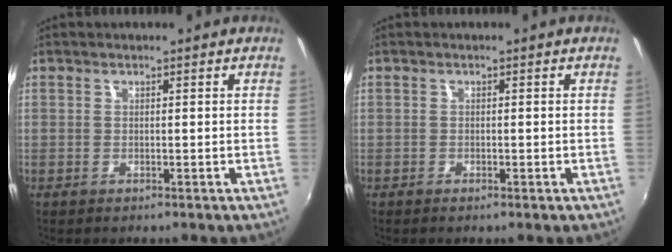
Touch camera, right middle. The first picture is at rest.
{"total": 0.6, "force": [-0.4, 0.1, 0.5], "torque": [-0.008, -0.001, -0.007]}